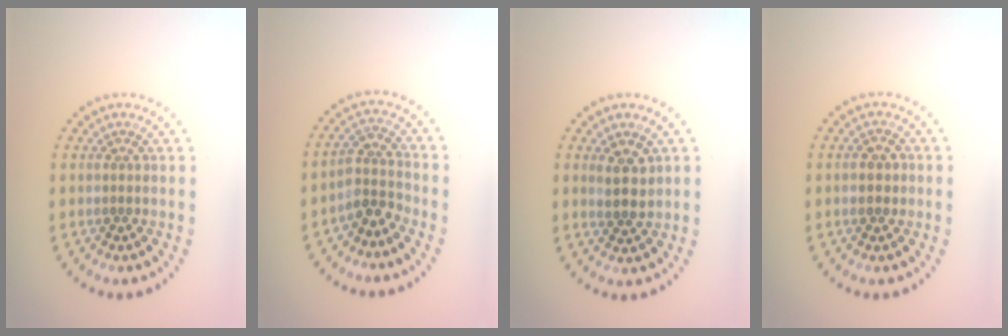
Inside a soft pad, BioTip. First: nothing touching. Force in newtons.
{"total": 2.7, "press": 2.0, "slide": 1.8}
{"total": 2.3, "press": 2.1, "slide": 1.0}
{"total": 1.3, "press": 1.3, "slide": 0.3}